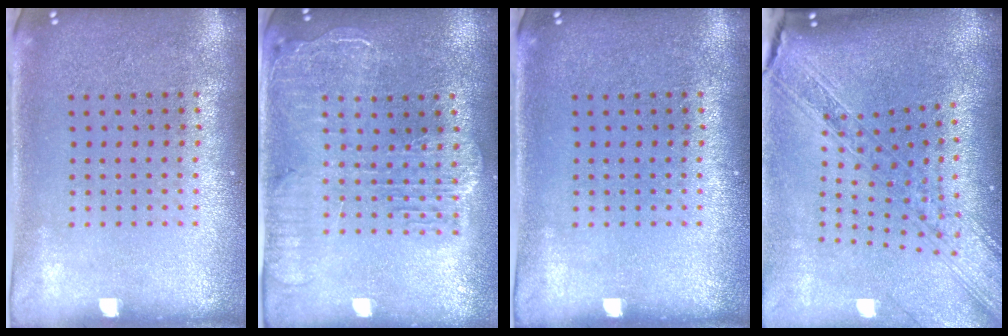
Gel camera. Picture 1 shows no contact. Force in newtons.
{"total": 2.3, "press": 2.0, "slide": 1.1}
{"total": 0.0}
{"total": 2.5, "press": 2.1, "slide": 1.3}